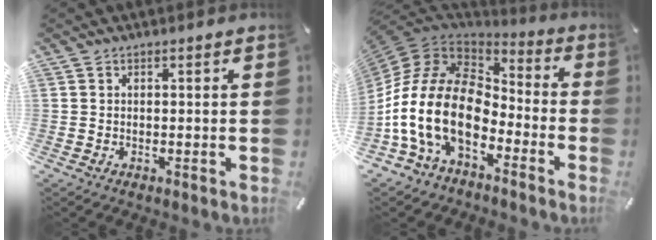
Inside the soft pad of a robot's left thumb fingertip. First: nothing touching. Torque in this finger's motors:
{"motor_torque": [0.99, 3.36, 2.77, 0.00, 1.05]}